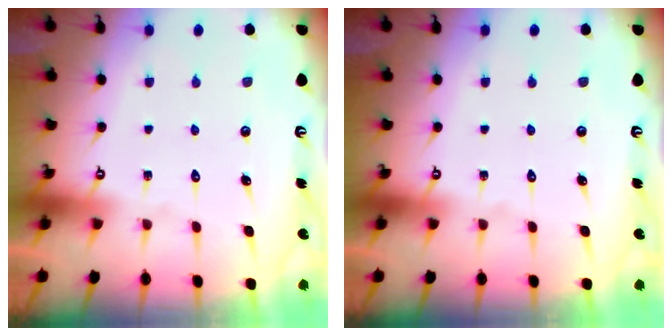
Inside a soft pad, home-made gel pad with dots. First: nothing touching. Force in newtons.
{"total": 0.0}